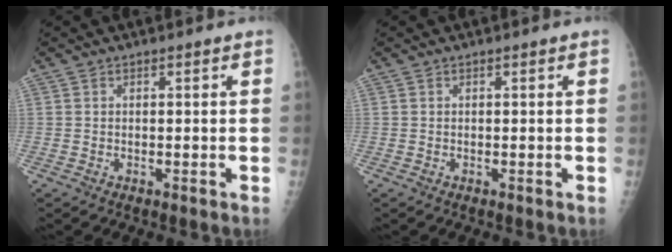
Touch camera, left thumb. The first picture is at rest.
{"total": 0.0}